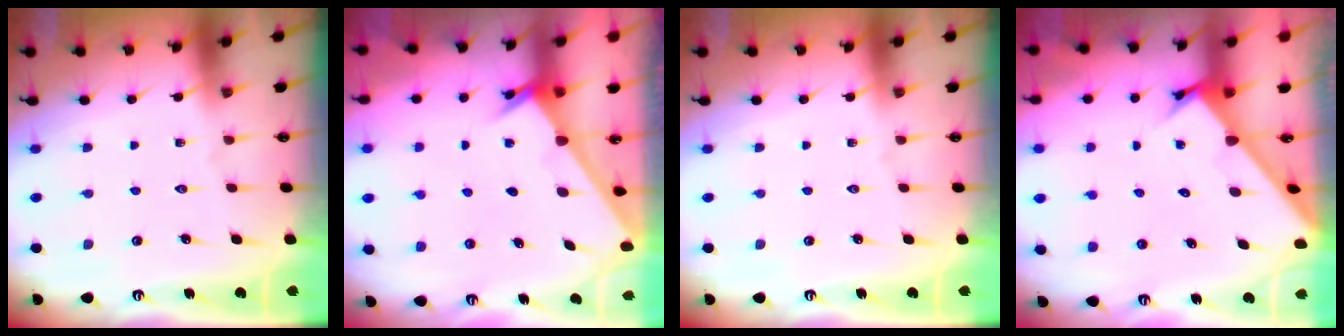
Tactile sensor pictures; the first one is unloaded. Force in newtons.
{"total": 2.6, "press": 2.6, "slide": 0.2}
{"total": 0.0}
{"total": 2.6, "press": 2.6, "slide": 0.2}